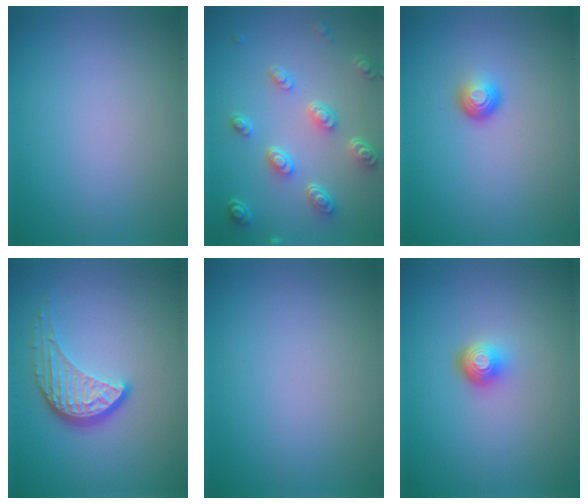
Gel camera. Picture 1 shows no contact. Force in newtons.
{"total": 4.7, "press": 3.5, "slide": 3.1}
{"total": 1.8, "press": 1.1, "slide": 1.4}
{"total": 3.9, "press": 3.0, "slide": 2.5}
{"total": 0.0}
{"total": 2.3, "press": 1.5, "slide": 1.8}